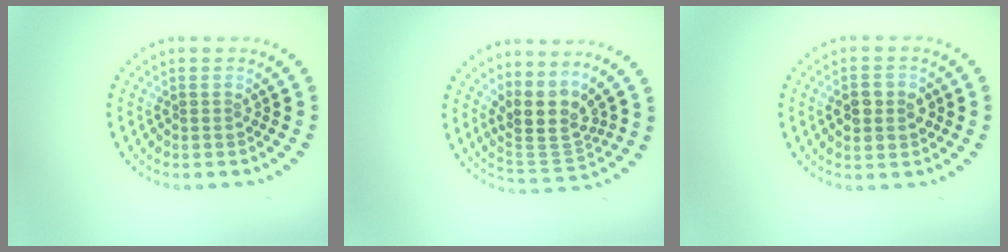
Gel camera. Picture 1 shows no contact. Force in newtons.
{"total": 3.9, "press": 2.9, "slide": 2.6}
{"total": 2.7, "press": 2.7, "slide": 0.1}